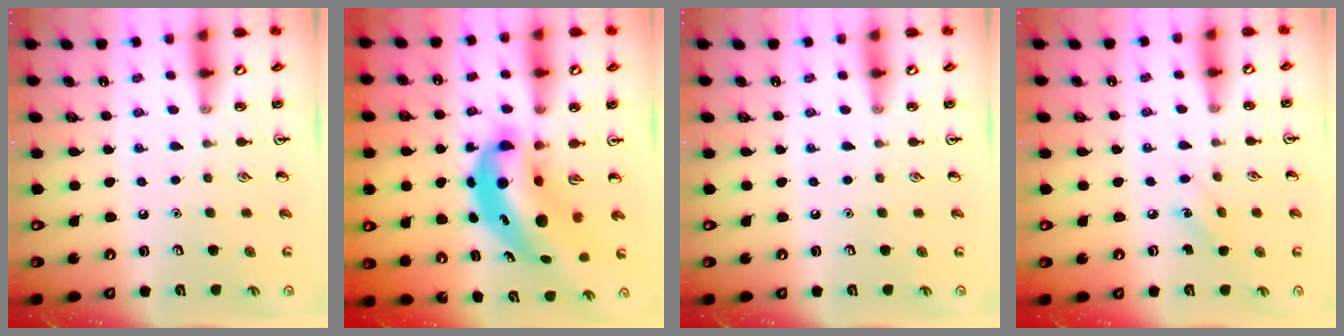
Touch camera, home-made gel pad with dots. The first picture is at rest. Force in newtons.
{"total": 8.9, "press": 8.6, "slide": 2.3}
{"total": 0.0}
{"total": 4.2, "press": 3.9, "slide": 1.5}